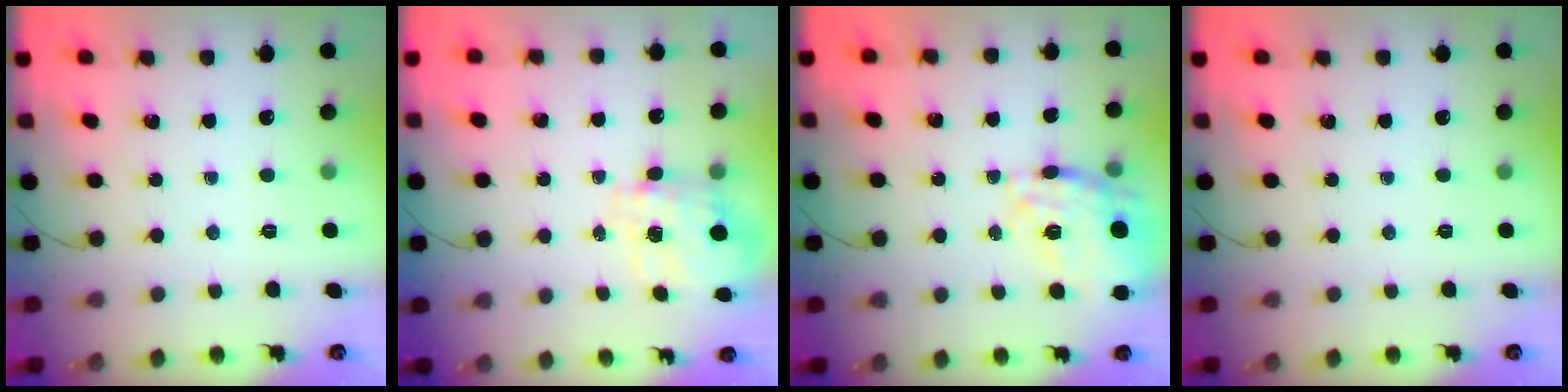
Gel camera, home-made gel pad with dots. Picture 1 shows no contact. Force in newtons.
{"total": 3.5, "press": 3.4, "slide": 1.0}
{"total": 23.1, "press": 23.0, "slide": 2.1}
{"total": 0.0}